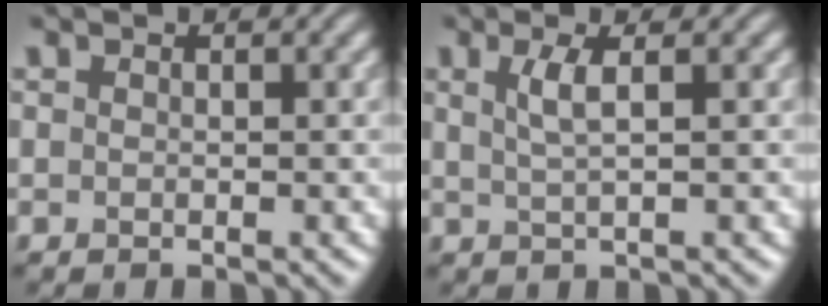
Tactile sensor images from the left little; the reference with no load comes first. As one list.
[{"total": 2.3, "force": [0.6, 0.6, 2.1], "torque": [-0.039, -0.002, 0.011]}]